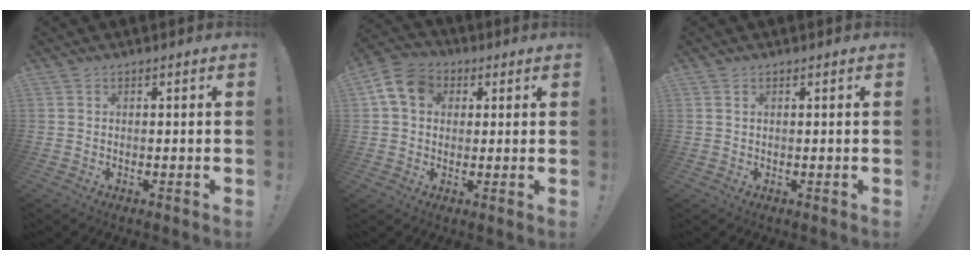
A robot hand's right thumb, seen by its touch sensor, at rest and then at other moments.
{"total": 10.9, "force": [3.3, 8.5, 5.9], "torque": [-0.106, 0.005, 0.068]}
{"total": 0.6, "force": [0.3, 0.2, 0.4], "torque": [-0.007, 0.000, 0.006]}